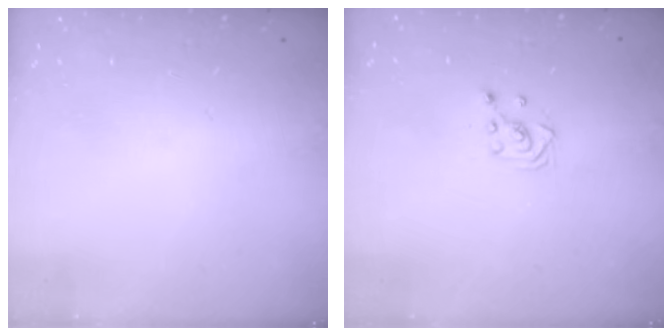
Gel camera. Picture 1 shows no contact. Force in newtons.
{"total": 3.1, "press": 3.1, "slide": 0.2}